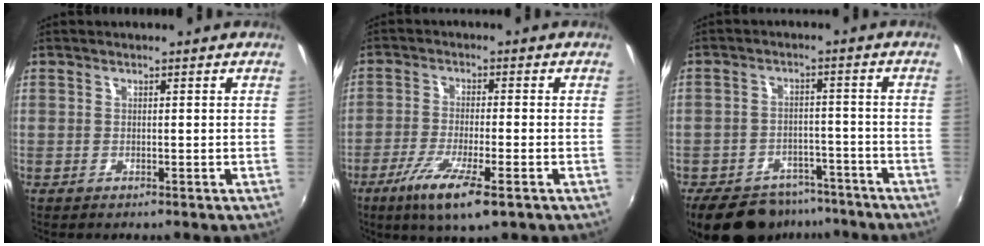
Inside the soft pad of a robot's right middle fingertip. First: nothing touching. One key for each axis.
{"total": 9.4, "fx": -5.2, "fy": 1.3, "fz": 7.6, "tx": -0.161, "ty": -0.027, "tz": -0.093}
{"total": 15.8, "fx": -11.9, "fy": 8.4, "fz": 6.2, "tx": -0.148, "ty": 0.007, "tz": -0.158}